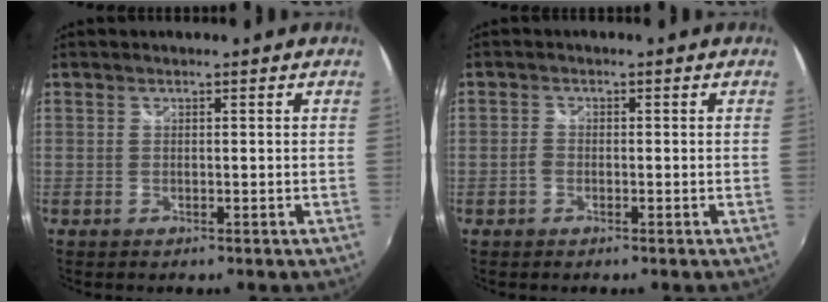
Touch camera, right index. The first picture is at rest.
{"total": 1.2, "force": [-0.7, 0.9, 0.3], "torque": [-0.005, 0.002, -0.013]}